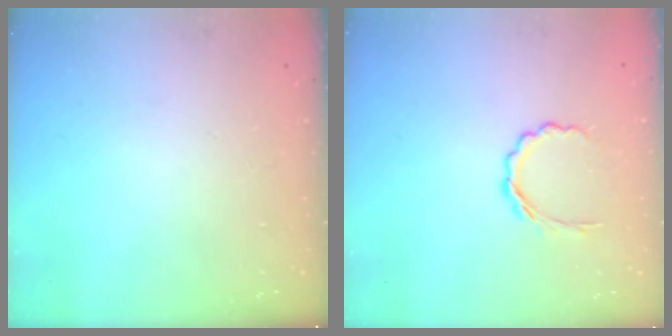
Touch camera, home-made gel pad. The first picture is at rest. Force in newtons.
{"total": 5.0, "press": 4.8, "slide": 1.6}